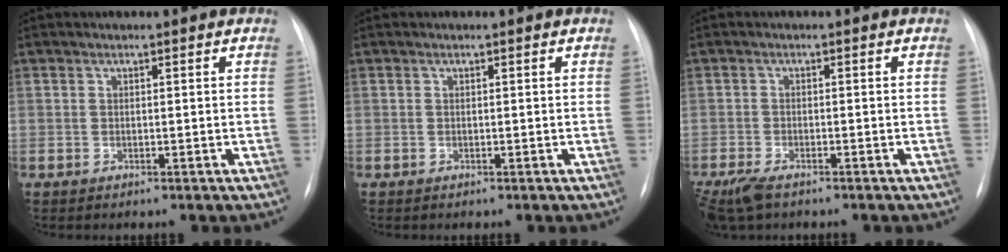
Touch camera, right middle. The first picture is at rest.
{"total": 0.0}
{"total": 6.1, "force": [-4.4, 2.2, 3.7], "torque": [-0.075, -0.014, -0.077]}